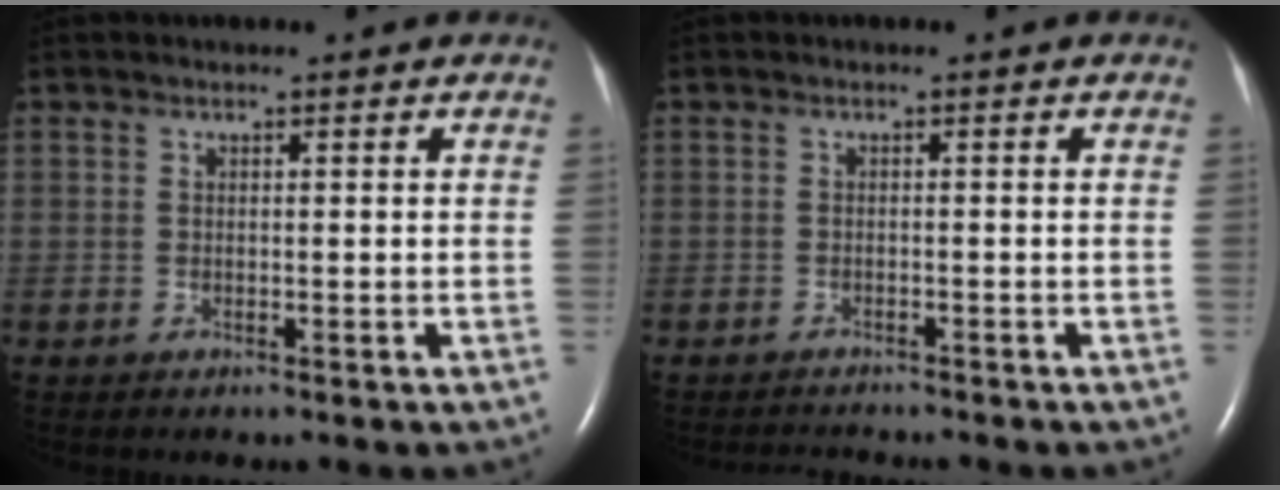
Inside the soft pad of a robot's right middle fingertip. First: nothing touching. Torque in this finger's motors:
{"motor_torque": [0.17, -0.18, -0.03, 0.01]}